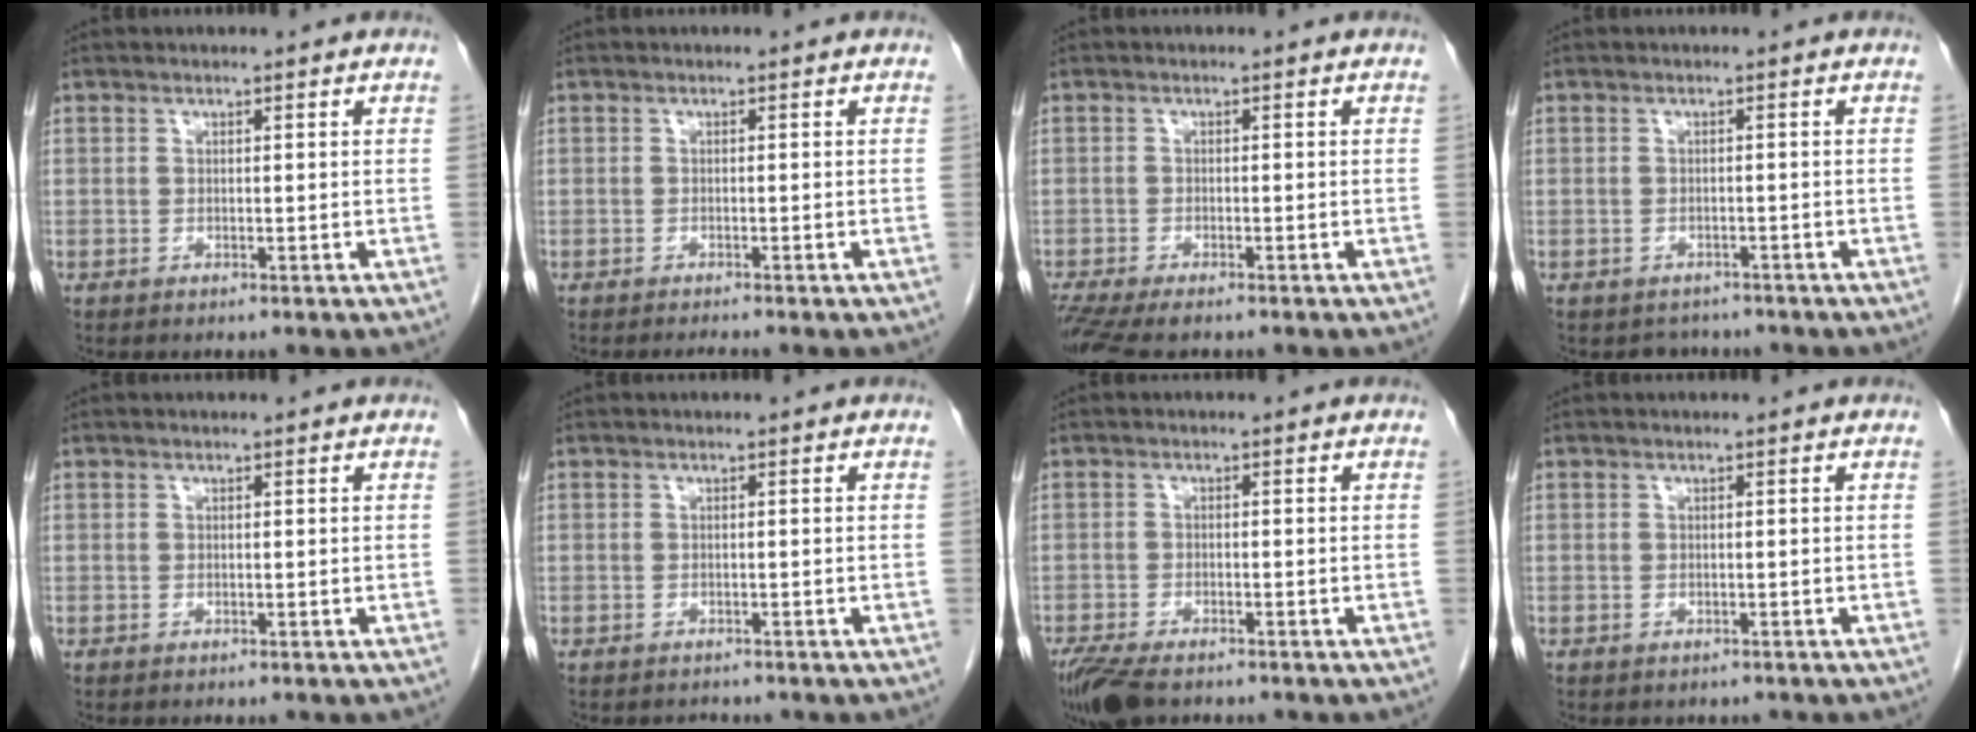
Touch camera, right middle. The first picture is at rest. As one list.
[{"total": 1.2, "force": [-1.1, -0.3, 0.3], "torque": [-0.010, -0.004, -0.016]}, {"total": 7.4, "force": [-5.8, 1.8, 4.3], "torque": [-0.075, -0.014, -0.099]}, {"total": 2.8, "force": [-2.4, 1.5, -0.1], "torque": [-0.004, 0.005, -0.034]}, {"total": 0.0}, {"total": 1.0, "force": [-0.9, 0.4, -0.2], "torque": [-0.002, -0.003, -0.014]}, {"total": 7.4, "force": [-5.6, 2.7, 4.1], "torque": [-0.075, -0.014, -0.095]}, {"total": 1.1, "force": [-0.9, 0.6, 0.1], "torque": [-0.009, 0.001, -0.011]}]